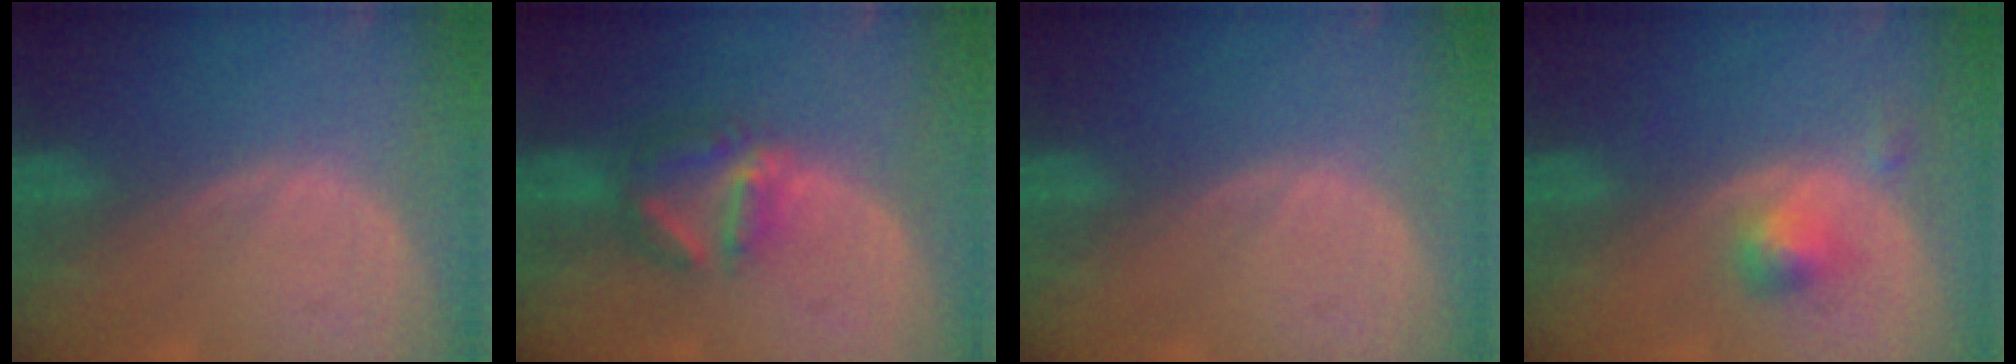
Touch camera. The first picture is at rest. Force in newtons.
{"total": 6.2, "press": 5.5, "slide": 2.8}
{"total": 0.0}
{"total": 2.8, "press": 2.7, "slide": 0.2}